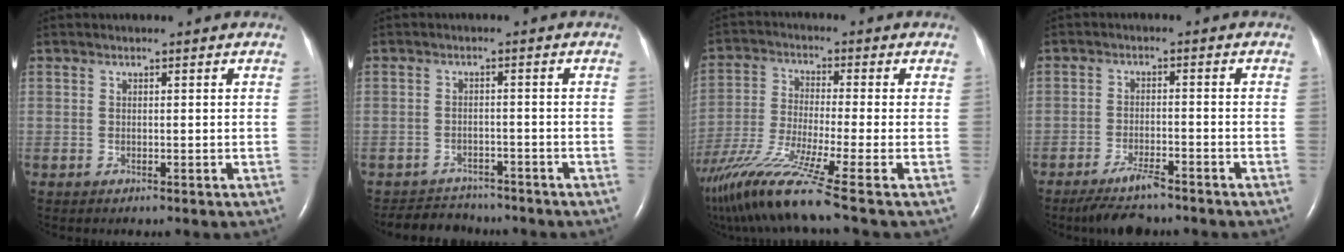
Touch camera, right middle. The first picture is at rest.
{"total": 5.6, "force": [-5.3, 1.6, 0.2], "torque": [-0.004, -0.002, -0.084]}
{"total": 15.2, "force": [-11.2, -2.0, 10.1], "torque": [-0.206, -0.045, -0.207]}
{"total": 6.1, "force": [-5.0, 1.0, 3.4], "torque": [-0.069, -0.016, -0.087]}